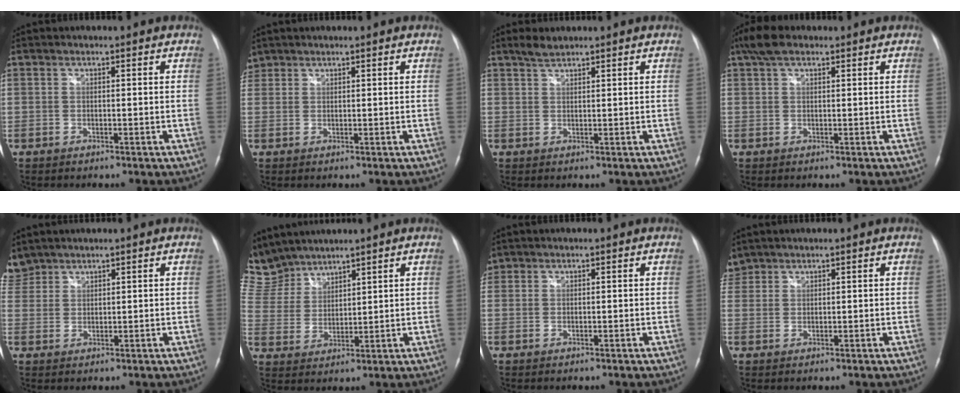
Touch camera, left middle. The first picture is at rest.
{"total": 2.6, "force": [2.1, 1.6, 0.0], "torque": [-0.004, 0.014, 0.041]}
{"total": 2.2, "force": [2.0, 0.4, 0.8], "torque": [-0.019, 0.007, 0.040]}
{"total": 4.2, "force": [2.9, 1.9, 2.5], "torque": [-0.057, 0.026, 0.057]}
{"total": 4.6, "force": [4.1, 2.0, -0.1], "torque": [-0.003, 0.015, 0.091]}
{"total": 10.2, "force": [9.7, 3.0, 1.1], "torque": [-0.046, 0.019, 0.213]}
{"total": 1.8, "force": [1.3, 1.2, 0.0], "torque": [0.001, 0.012, 0.025]}
{"total": 3.3, "force": [2.9, 1.5, -0.2], "torque": [-0.001, 0.015, 0.061]}